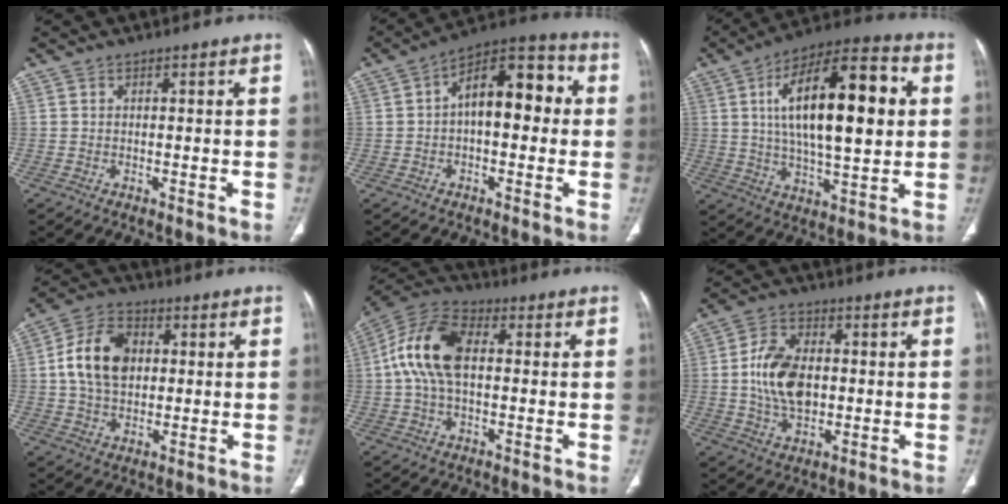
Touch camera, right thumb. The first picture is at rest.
{"total": 13.7, "force": [0.9, 7.3, 11.6], "torque": [-0.141, 0.044, 0.002]}
{"total": 23.2, "force": [4.3, 9.0, 20.9], "torque": [-0.325, 0.008, 0.063]}
{"total": 12.1, "force": [1.6, 8.5, 8.5], "torque": [-0.142, 0.011, 0.025]}
{"total": 13.1, "force": [1.2, 7.6, 10.7], "torque": [-0.219, 0.030, 0.014]}
{"total": 11.4, "force": [0.0, 7.3, 8.9], "torque": [-0.154, 0.006, 0.001]}